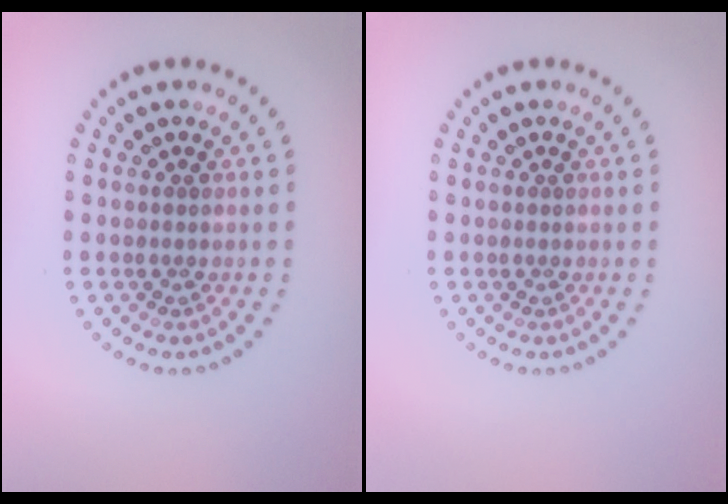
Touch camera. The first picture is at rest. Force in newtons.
{"total": 0.0}